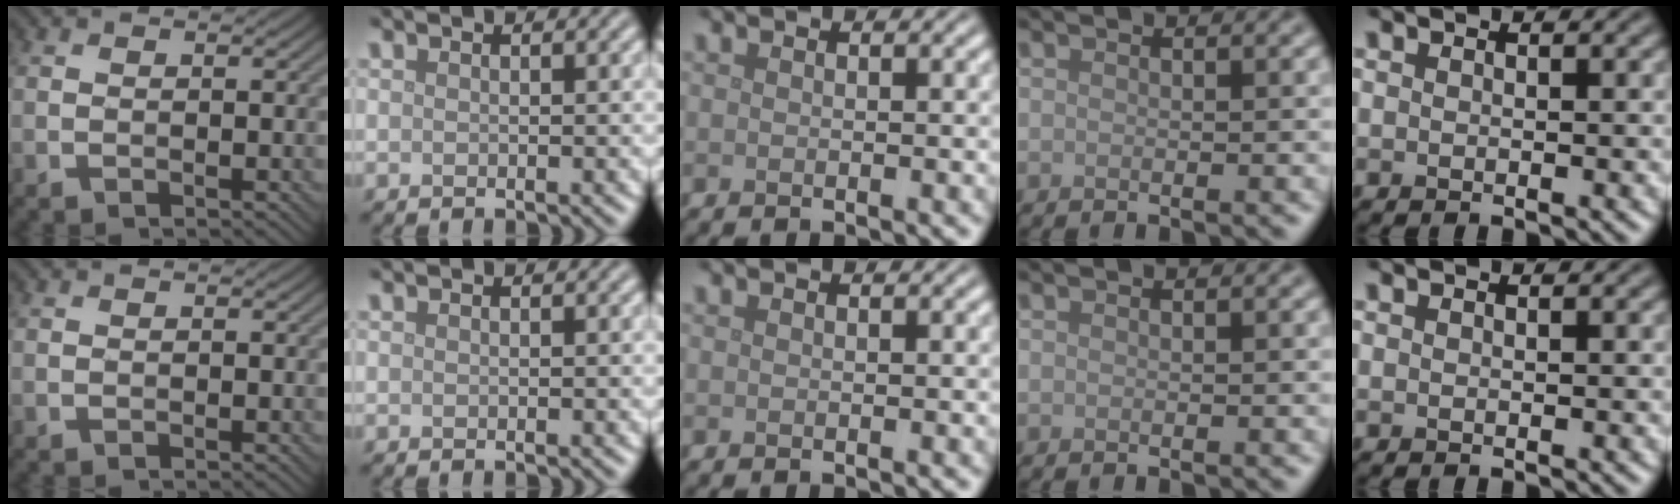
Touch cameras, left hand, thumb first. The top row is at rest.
{}